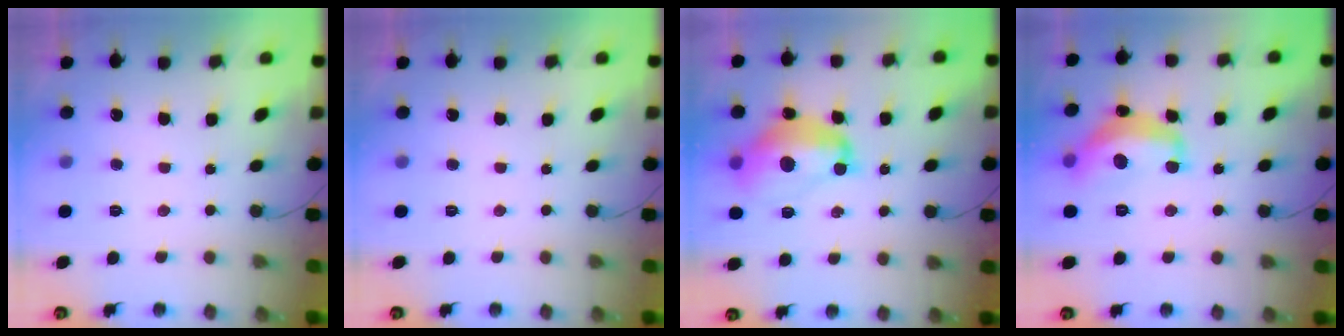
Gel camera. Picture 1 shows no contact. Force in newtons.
{"total": 0.0}
{"total": 14.5, "press": 14.4, "slide": 1.6}
{"total": 15.3, "press": 15.2, "slide": 0.8}